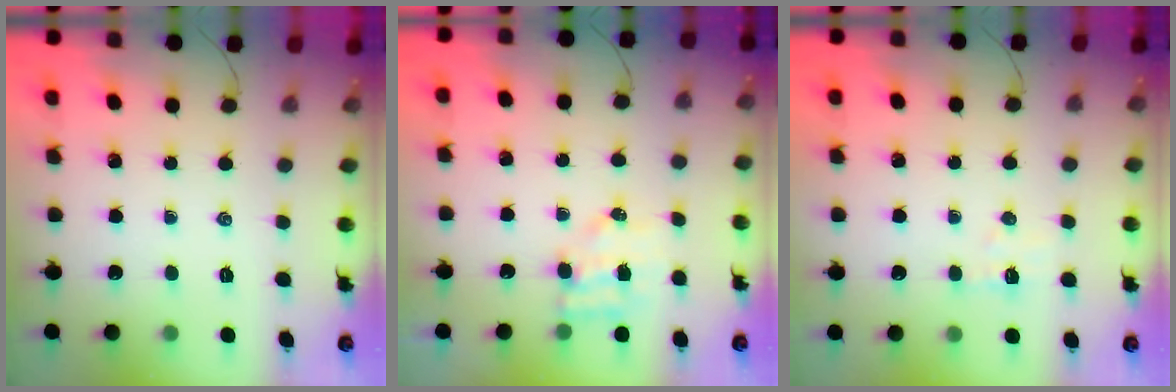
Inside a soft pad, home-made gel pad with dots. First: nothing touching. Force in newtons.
{"total": 4.9, "press": 4.8, "slide": 0.8}
{"total": 5.0, "press": 4.8, "slide": 1.3}